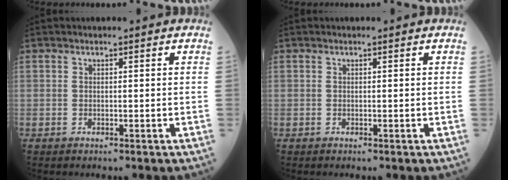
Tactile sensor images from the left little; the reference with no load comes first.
{"total": 0.0}